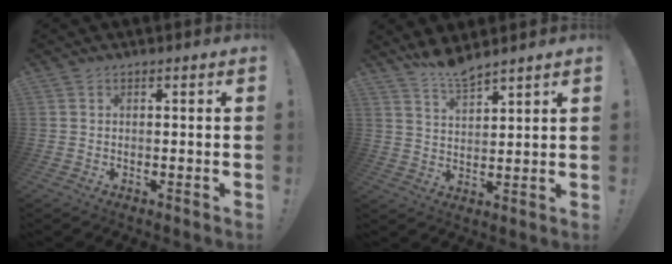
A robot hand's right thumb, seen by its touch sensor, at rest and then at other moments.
{"total": 6.4, "force": [6.0, 0.6, 2.3], "torque": [-0.048, -0.038, 0.107]}